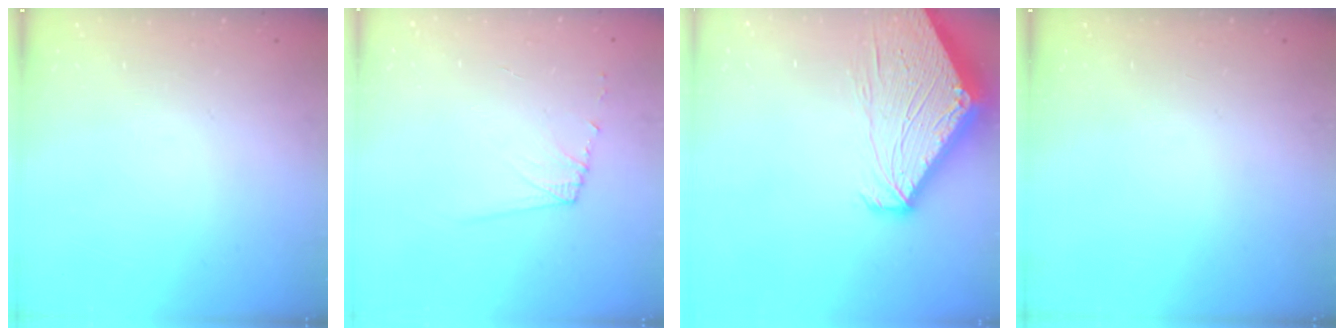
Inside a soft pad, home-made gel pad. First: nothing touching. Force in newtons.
{"total": 6.1, "press": 6.1, "slide": 0.6}
{"total": 6.7, "press": 6.7, "slide": 0.5}
{"total": 0.0}